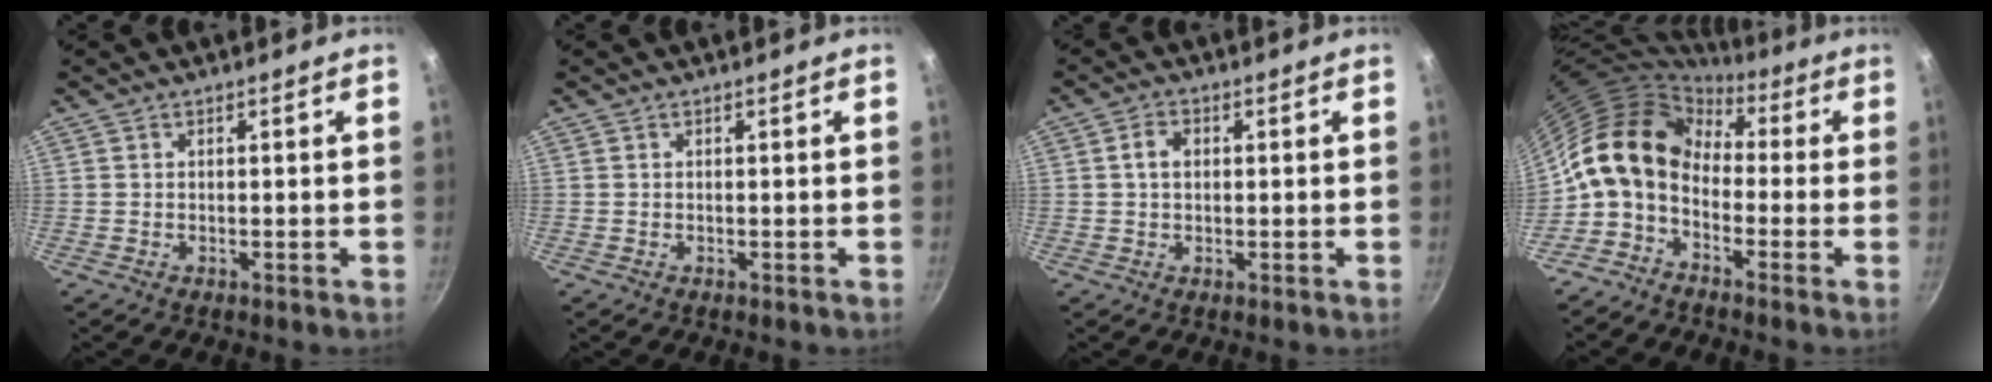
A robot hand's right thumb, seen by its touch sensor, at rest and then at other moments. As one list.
[{"total": 0.0}, {"total": 3.1, "force": [0.5, 2.2, 2.1], "torque": [-0.030, 0.007, 0.004]}, {"total": 13.0, "force": [-0.5, 9.4, 9.0], "torque": [-0.147, 0.040, -0.030]}]